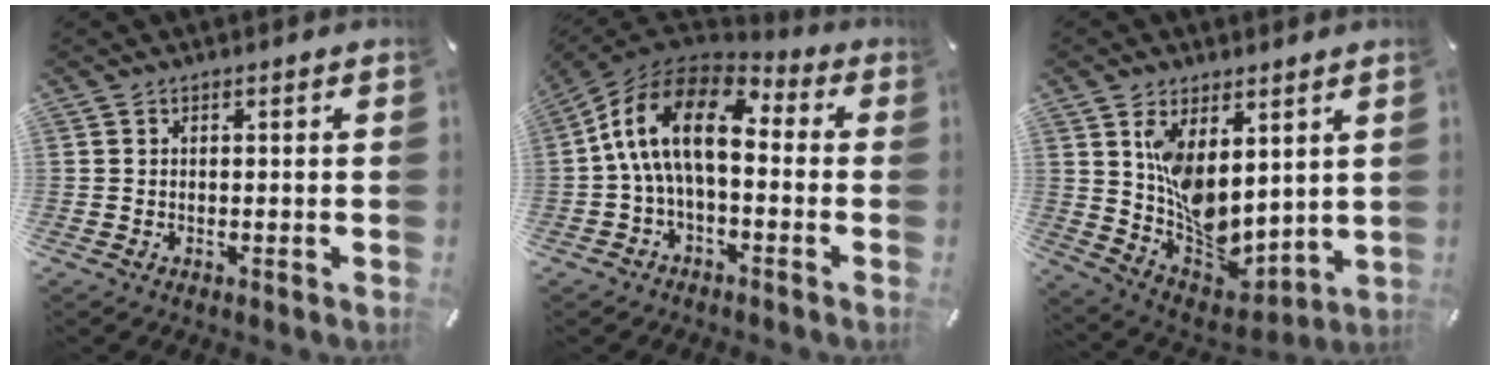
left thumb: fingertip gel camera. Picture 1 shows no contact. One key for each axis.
{"total": 15.1, "fx": 1.2, "fy": 8.6, "fz": 12.3, "tx": -0.259, "ty": 0.013, "tz": 0.017}
{"total": 10.0, "fx": 2.9, "fy": 7.2, "fz": 6.4, "tx": -0.111, "ty": -0.036, "tz": 0.065}